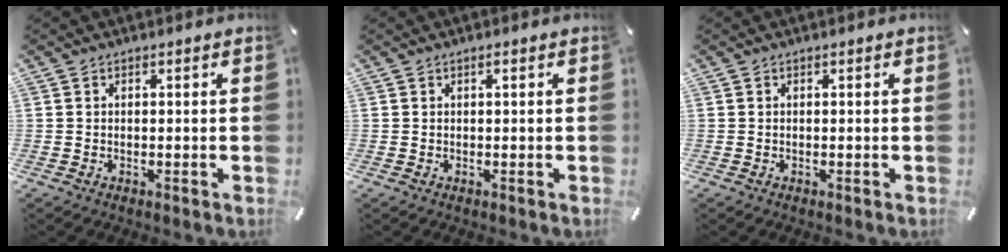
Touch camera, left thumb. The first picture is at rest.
{"total": 0.6, "force": [0.2, 0.1, 0.5], "torque": [-0.011, 0.000, 0.003]}
{"total": 0.0}